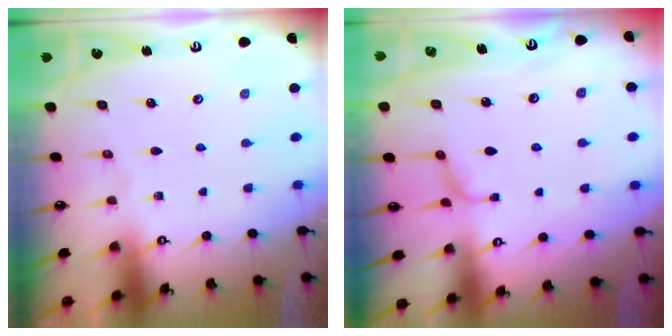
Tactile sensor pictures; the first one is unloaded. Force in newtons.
{"total": 1.4, "press": 1.4, "slide": 0.4}